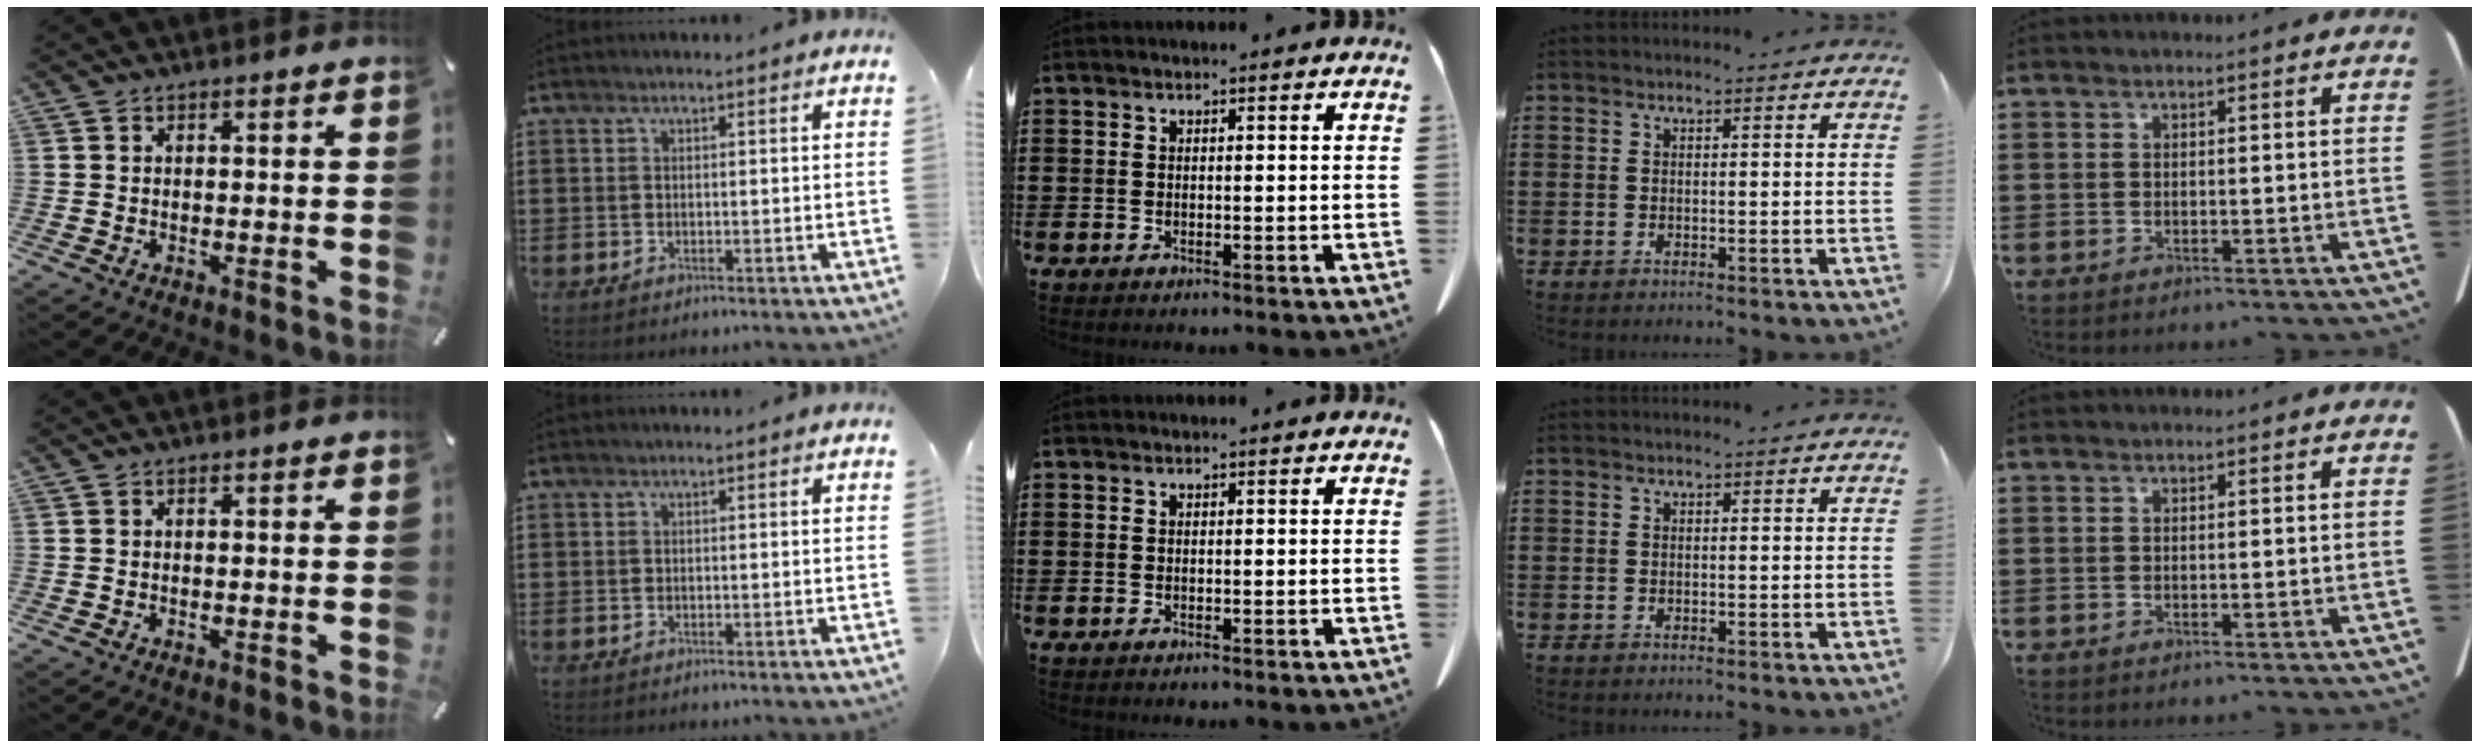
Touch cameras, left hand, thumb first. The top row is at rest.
{}